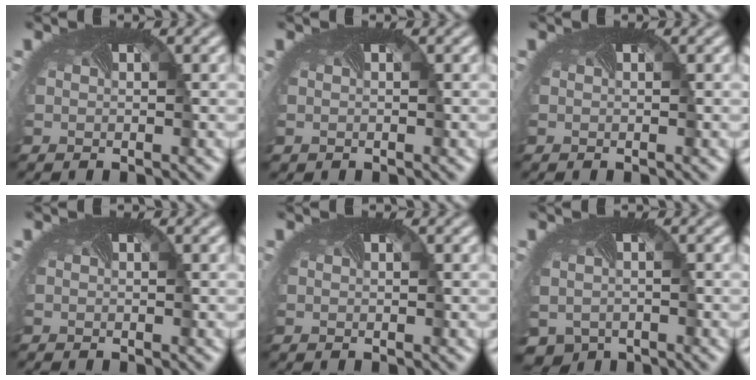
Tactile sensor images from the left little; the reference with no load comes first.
{"total": 0.5, "force": [0.0, 0.5, 0.1], "torque": [-0.004, 0.001, 0.007]}
{"total": 0.0}
{"total": 0.0}
{"total": 0.0}
{"total": 4.1, "force": [-2.4, 2.9, 1.5], "torque": [-0.034, -0.027, -0.031]}